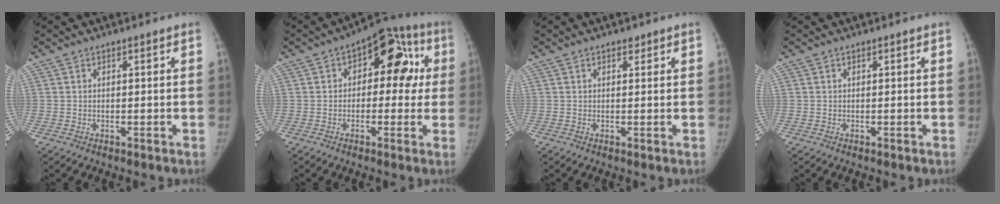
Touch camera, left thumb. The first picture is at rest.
{"total": 13.1, "force": [2.3, 8.1, 10.1], "torque": [-0.059, 0.036, 0.016]}
{"total": 1.1, "force": [0.8, 0.7, 0.4], "torque": [0.003, -0.002, 0.009]}
{"total": 0.0}